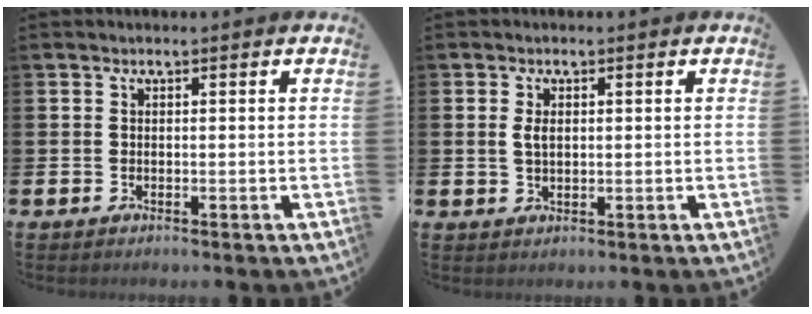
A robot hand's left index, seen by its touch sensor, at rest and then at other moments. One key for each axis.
{"total": 1.9, "fx": 0.7, "fy": 1.1, "fz": 1.5, "tx": -0.016, "ty": -0.001, "tz": 0.007}